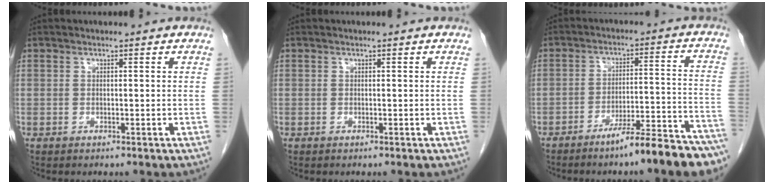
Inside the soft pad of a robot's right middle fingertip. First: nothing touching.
{"total": 0.0}
{"total": 12.5, "force": [-9.9, 0.4, 7.5], "torque": [-0.090, 0.026, -0.149]}